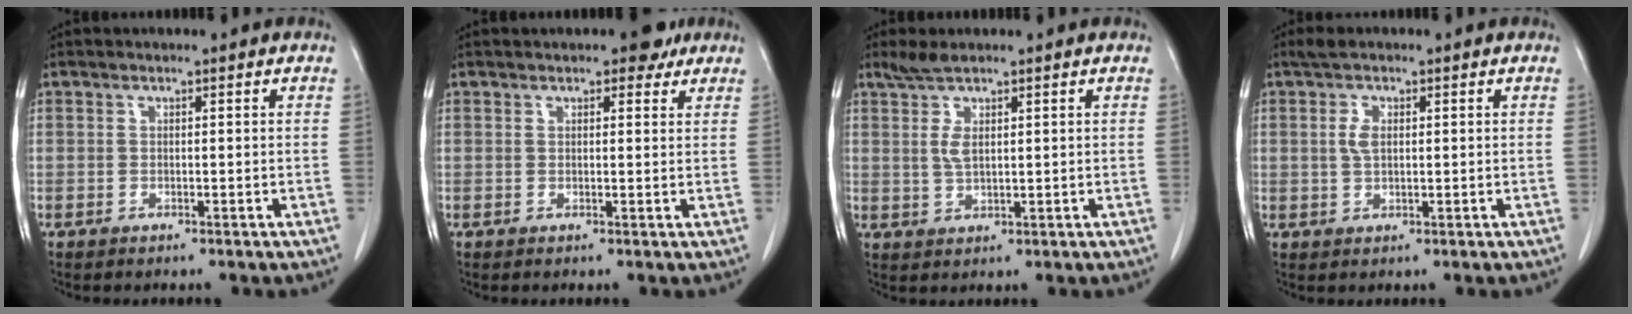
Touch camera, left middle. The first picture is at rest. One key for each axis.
{"total": 2.9, "fx": 2.3, "fy": 1.1, "fz": 1.4, "tx": -0.017, "ty": 0.005, "tz": 0.025}
{"total": 4.0, "fx": 2.4, "fy": 1.1, "fz": 3.0, "tx": -0.071, "ty": 0.003, "tz": 0.053}
{"total": 3.0, "fx": 0.9, "fy": 1.6, "fz": 2.4, "tx": -0.052, "ty": 0.008, "tz": 0.018}